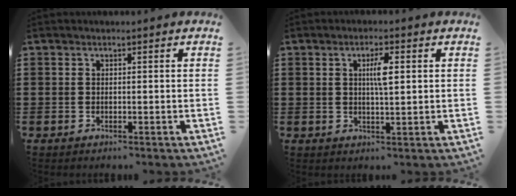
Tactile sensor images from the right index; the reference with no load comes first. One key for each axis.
{"total": 3.9, "fx": 0.8, "fy": 0.9, "fz": 3.7, "tx": -0.073, "ty": 0.008, "tz": 0.010}